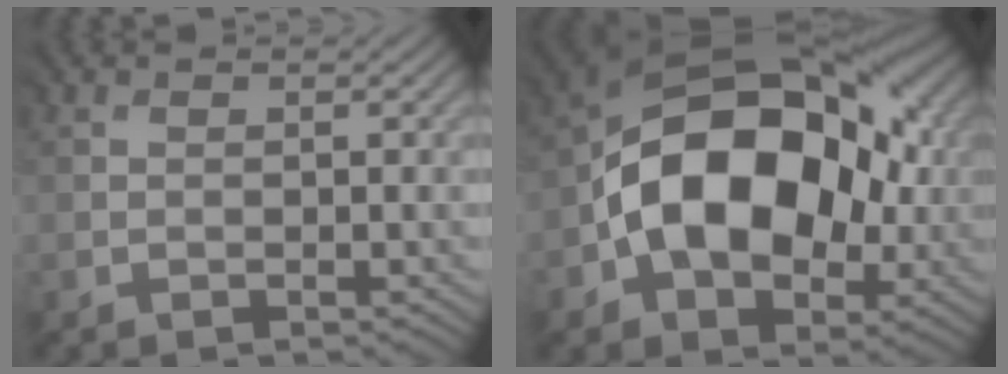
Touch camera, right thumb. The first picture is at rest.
{"total": 15.4, "force": [-1.1, 10.3, 11.3], "torque": [-0.161, 0.011, -0.026]}